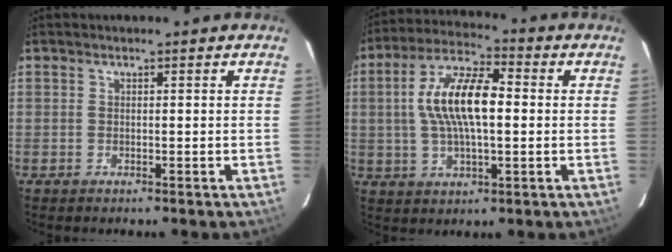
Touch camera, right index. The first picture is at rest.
{"total": 13.2, "force": [0.9, 5.0, 12.2], "torque": [-0.236, 0.018, 0.013]}